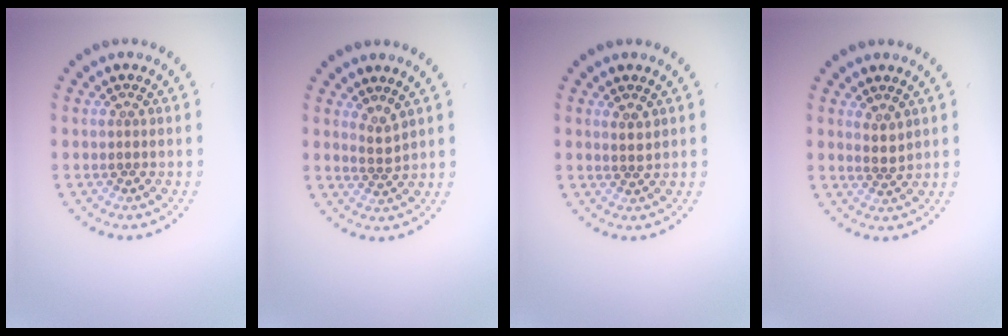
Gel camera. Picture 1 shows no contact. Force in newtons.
{"total": 1.6, "press": 1.1, "slide": 1.2}
{"total": 1.2, "press": 1.0, "slide": 0.7}
{"total": 1.5, "press": 1.1, "slide": 1.0}